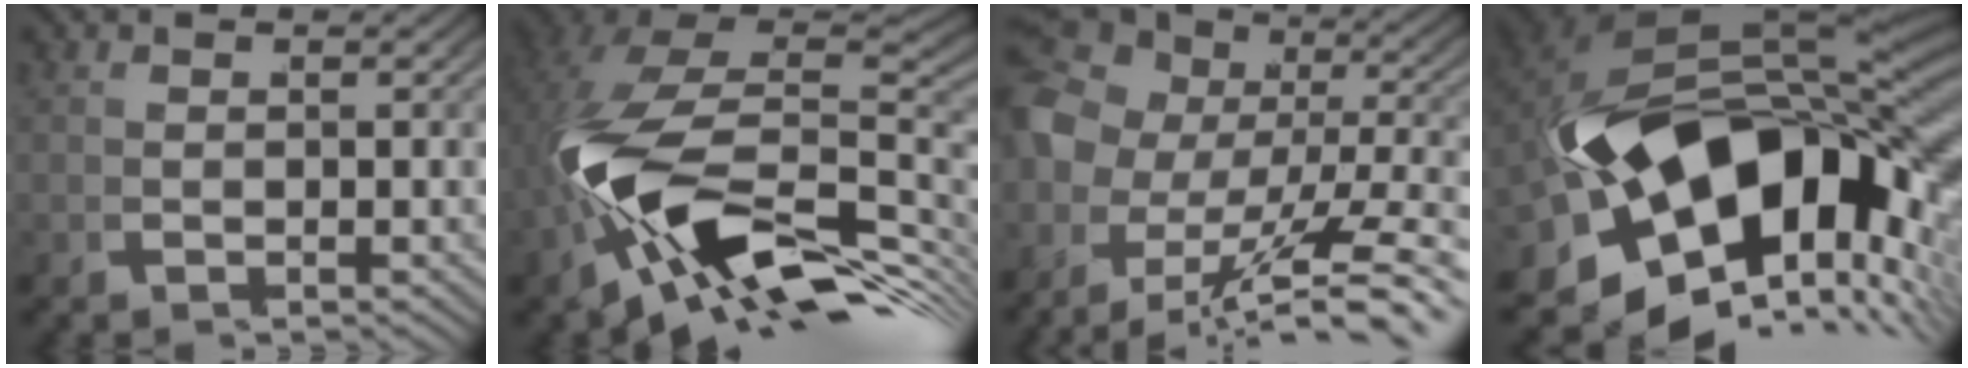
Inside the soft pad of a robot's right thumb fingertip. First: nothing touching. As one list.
[{"total": 18.6, "force": [-4.5, 11.8, 13.6], "torque": [-0.236, -0.050, -0.050]}, {"total": 9.6, "force": [-2.7, 6.5, 6.6], "torque": [-0.116, -0.018, -0.035]}, {"total": 26.1, "force": [-3.5, 15.7, 20.5], "torque": [-0.368, -0.059, -0.028]}]